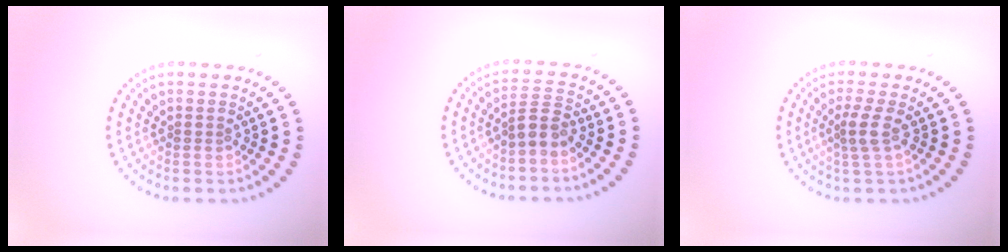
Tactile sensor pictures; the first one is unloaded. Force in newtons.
{"total": 2.3, "press": 1.9, "slide": 1.3}
{"total": 2.0, "press": 1.6, "slide": 1.2}